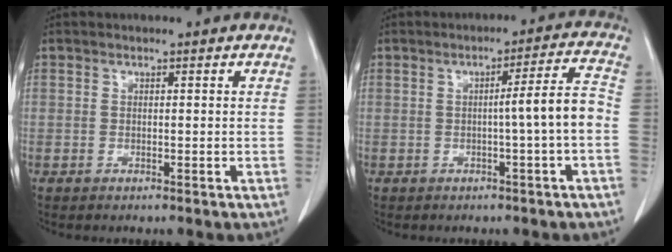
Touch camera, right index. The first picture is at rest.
{"total": 5.8, "force": [-1.2, -0.8, 5.6], "torque": [-0.077, 0.011, -0.018]}